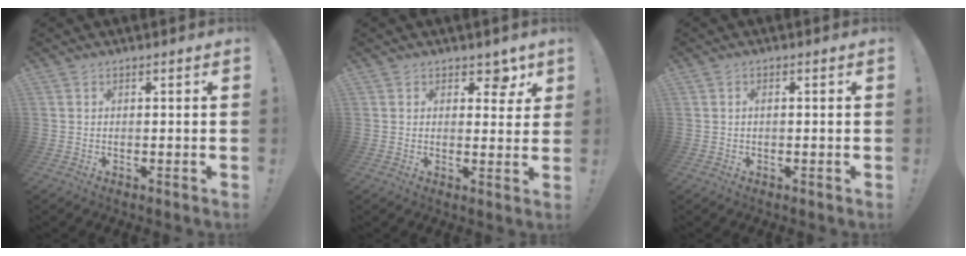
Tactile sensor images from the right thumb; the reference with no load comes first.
{"total": 5.3, "force": [3.7, 3.4, 1.5], "torque": [0.002, -0.034, 0.065]}
{"total": 0.9, "force": [0.0, 0.3, 0.9], "torque": [-0.017, 0.003, -0.002]}